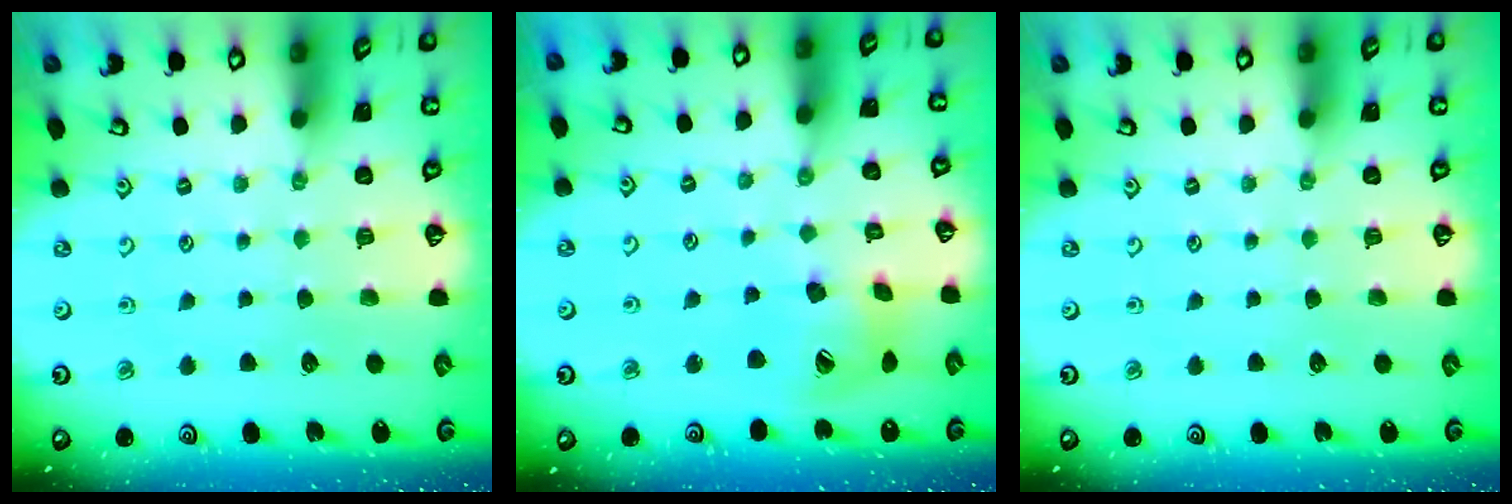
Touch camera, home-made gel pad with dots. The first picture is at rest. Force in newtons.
{"total": 15.5, "press": 15.2, "slide": 2.5}
{"total": 0.0}